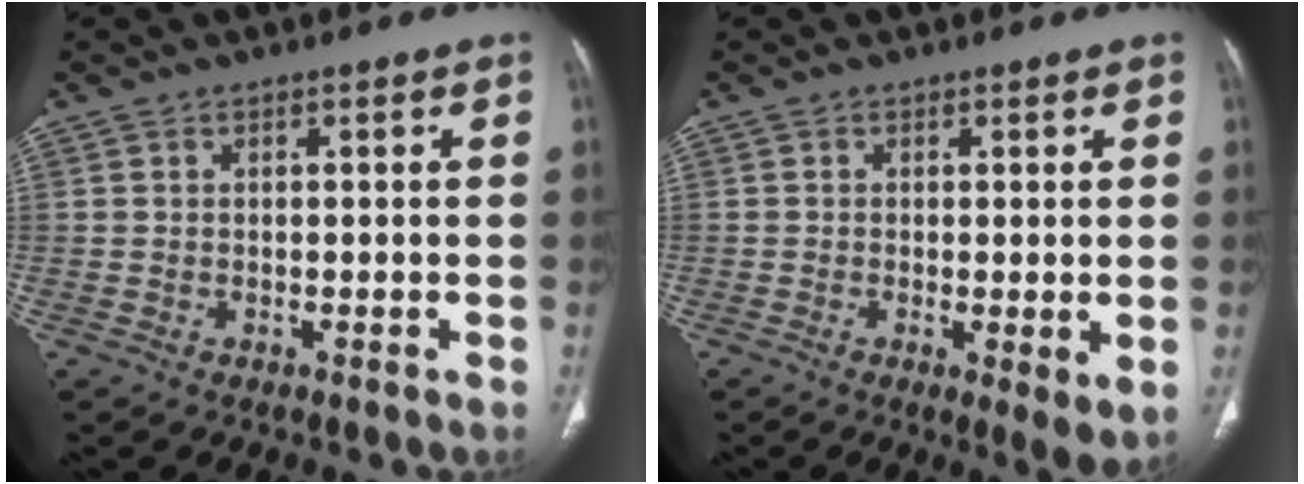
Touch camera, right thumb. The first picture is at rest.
{"total": 4.5, "force": [-0.6, 1.2, 4.3], "torque": [-0.073, -0.017, -0.012]}